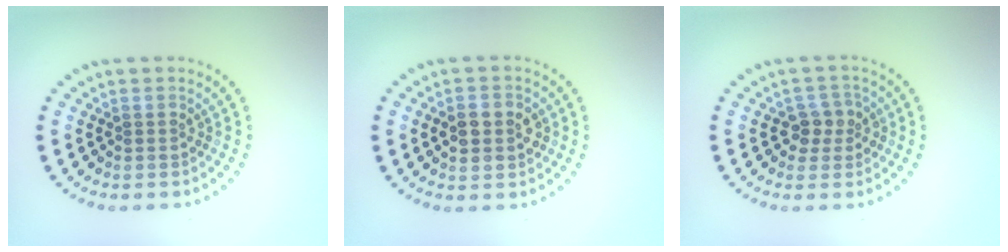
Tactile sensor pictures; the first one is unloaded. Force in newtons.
{"total": 2.7, "press": 2.7, "slide": 0.1}
{"total": 2.1, "press": 1.9, "slide": 0.8}